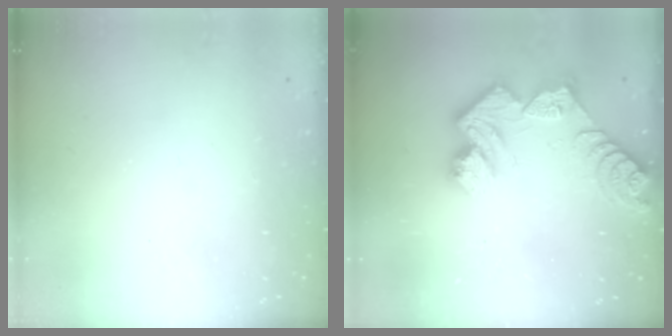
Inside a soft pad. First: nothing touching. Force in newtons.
{"total": 12.5, "press": 12.5, "slide": 1.1}